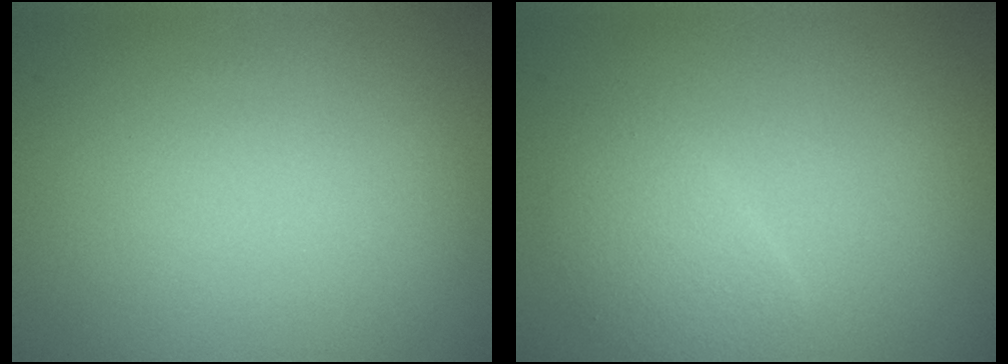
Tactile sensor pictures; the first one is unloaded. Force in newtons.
{"total": 2.1, "press": 2.1, "slide": 0.0}